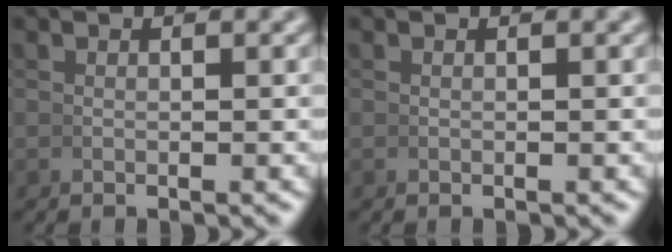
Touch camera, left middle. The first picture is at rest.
{"total": 0.0}